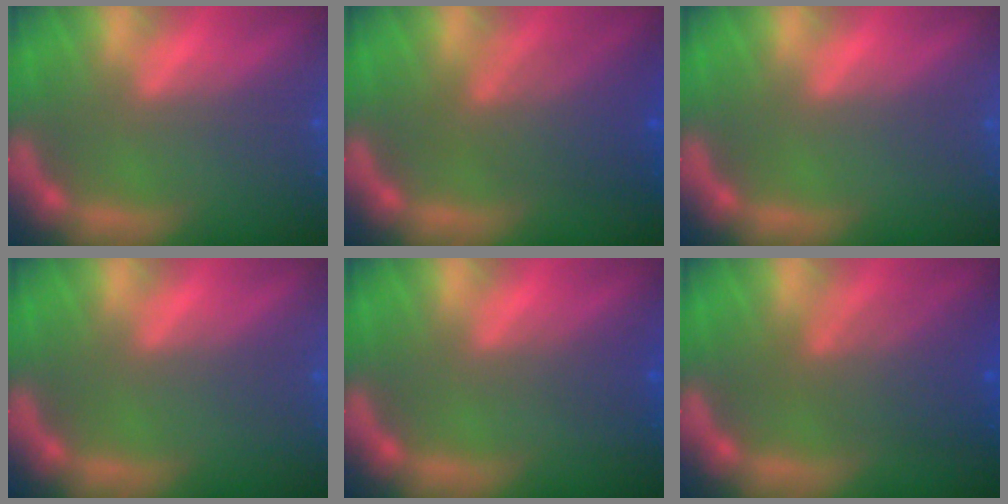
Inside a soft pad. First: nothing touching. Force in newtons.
{"total": 5.6}
{"total": 0.0}
{"total": 0.0}
{"total": 1.5}
{"total": 5.1}